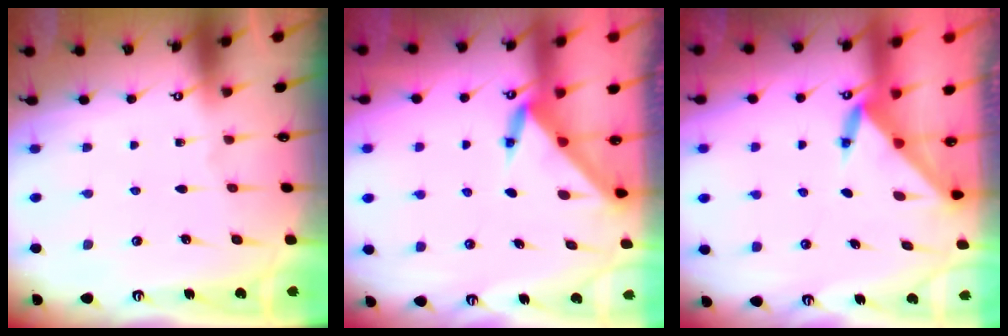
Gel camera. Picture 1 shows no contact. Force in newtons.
{"total": 3.3, "press": 3.3, "slide": 0.2}
{"total": 3.6, "press": 3.5, "slide": 0.4}